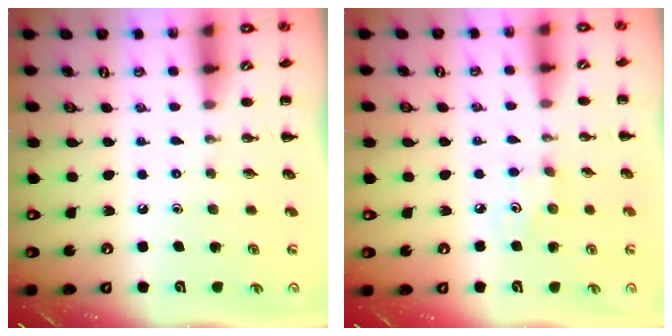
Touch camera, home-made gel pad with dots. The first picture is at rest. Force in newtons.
{"total": 2.5, "press": 2.4, "slide": 0.7}